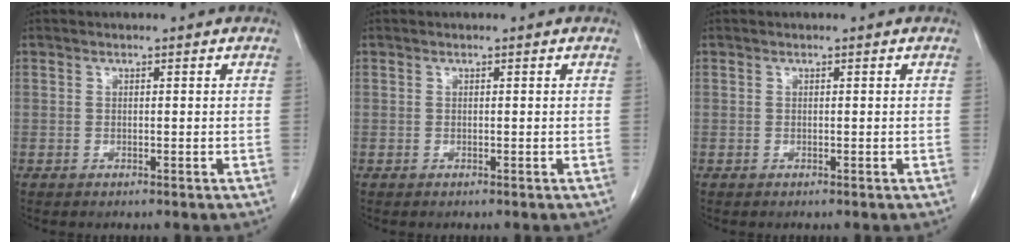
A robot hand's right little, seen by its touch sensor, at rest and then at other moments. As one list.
[{"total": 0.0}, {"total": 0.0}]